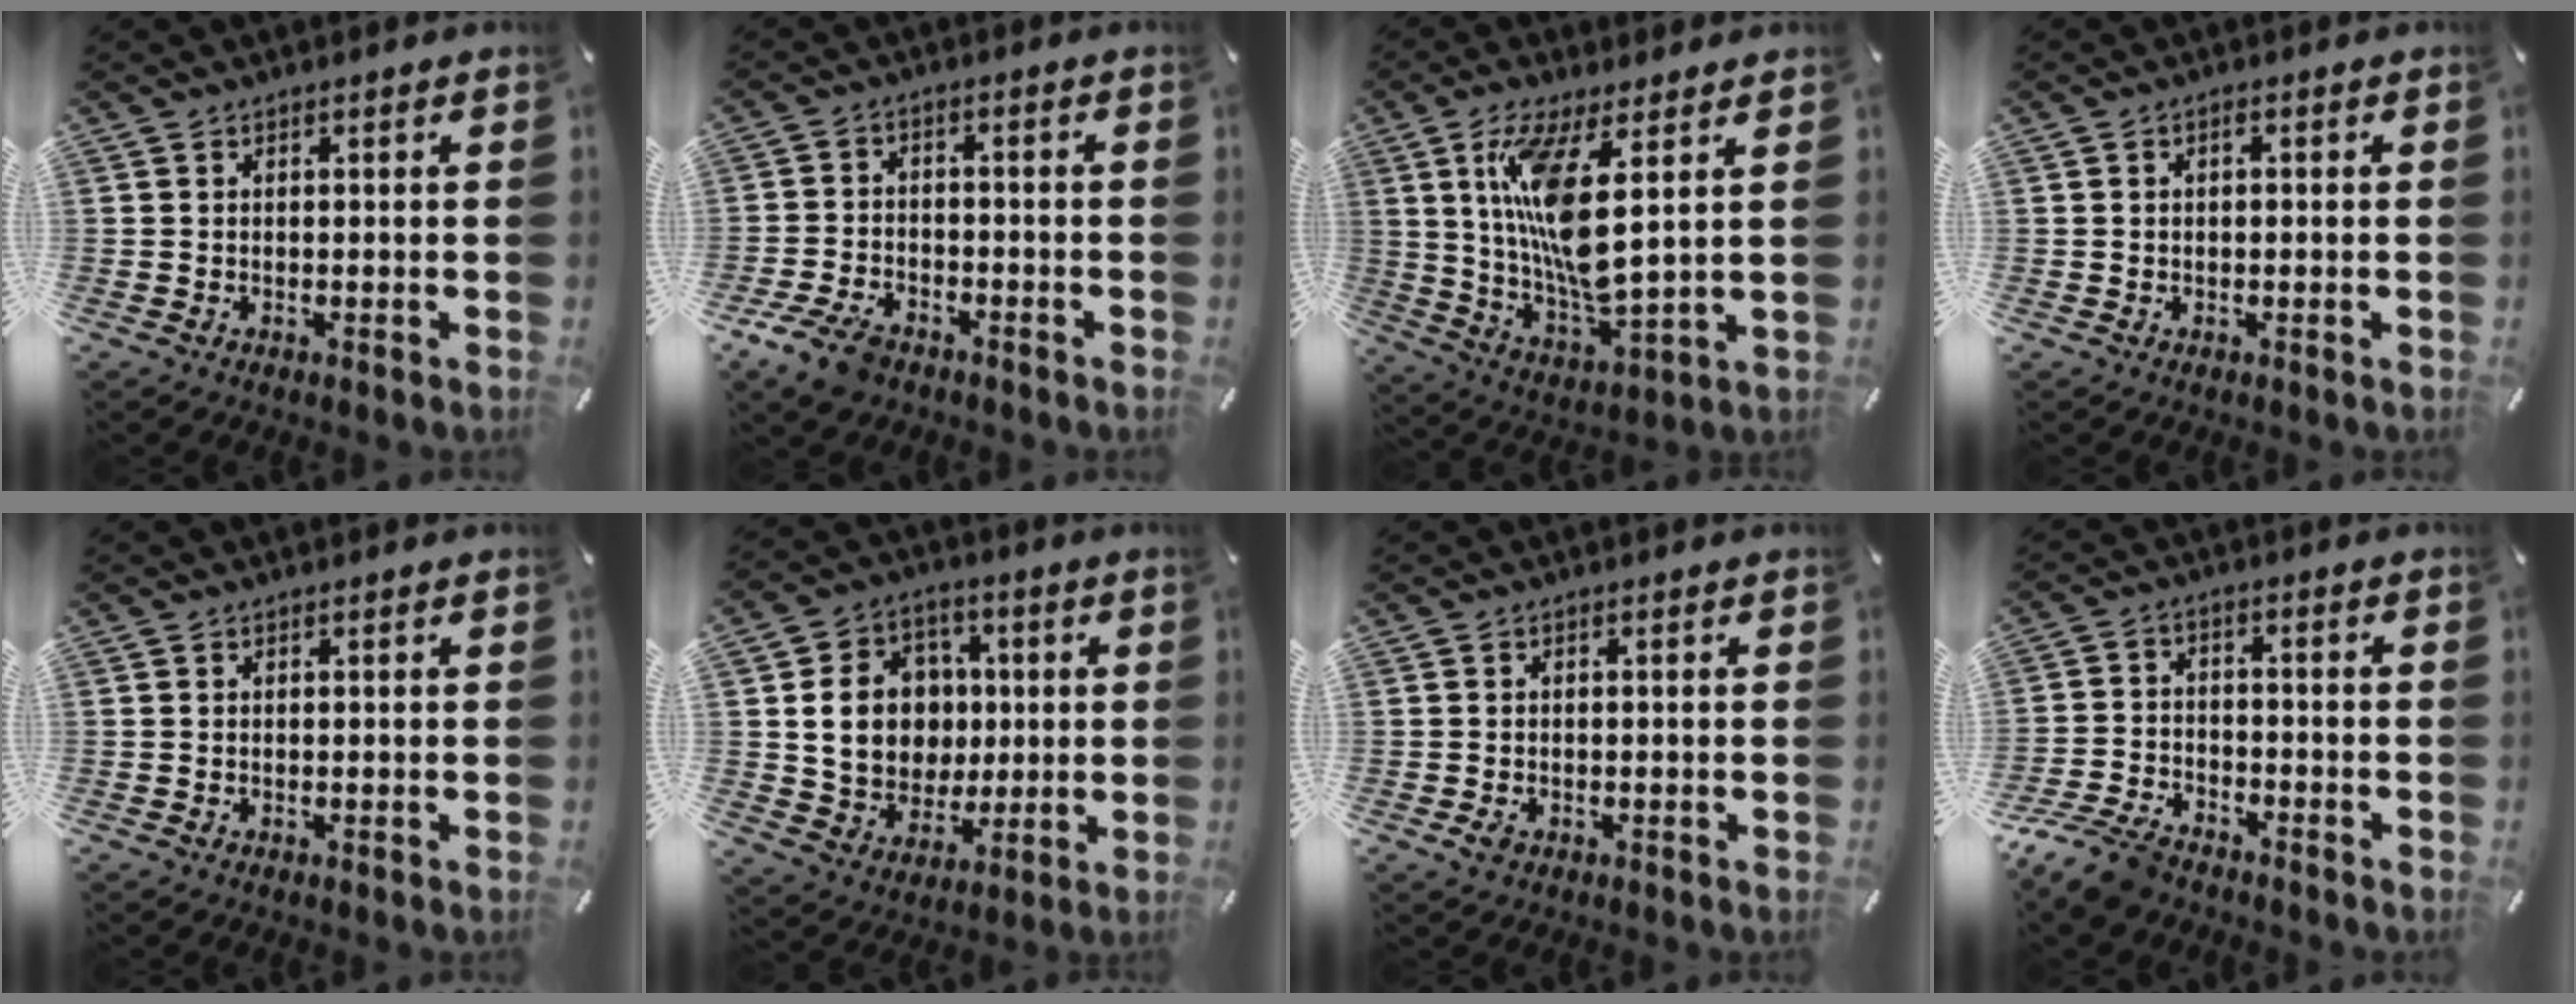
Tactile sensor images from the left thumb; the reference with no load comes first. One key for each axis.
{"total": 7.3, "fx": -4.8, "fy": 4.2, "fz": 3.6, "tx": -0.081, "ty": 0.021, "tz": -0.092}
{"total": 15.0, "fx": 5.2, "fy": 4.2, "fz": 13.4, "tx": -0.274, "ty": -0.030, "tz": 0.084}
{"total": 1.0, "fx": 0.0, "fy": 0.5, "fz": 0.8, "tx": -0.016, "ty": 0.004, "tz": -0.001}
{"total": 0.0}
{"total": 13.9, "fx": 1.4, "fy": 12.4, "fz": 6.2, "tx": -0.111, "ty": 0.009, "tz": 0.035}
{"total": 1.7, "fx": -0.8, "fy": 1.1, "fz": 1.0, "tx": -0.025, "ty": -0.002, "tz": -0.015}
{"total": 8.5, "fx": -7.2, "fy": 3.2, "fz": 3.2, "tx": -0.074, "ty": 0.029, "tz": -0.140}